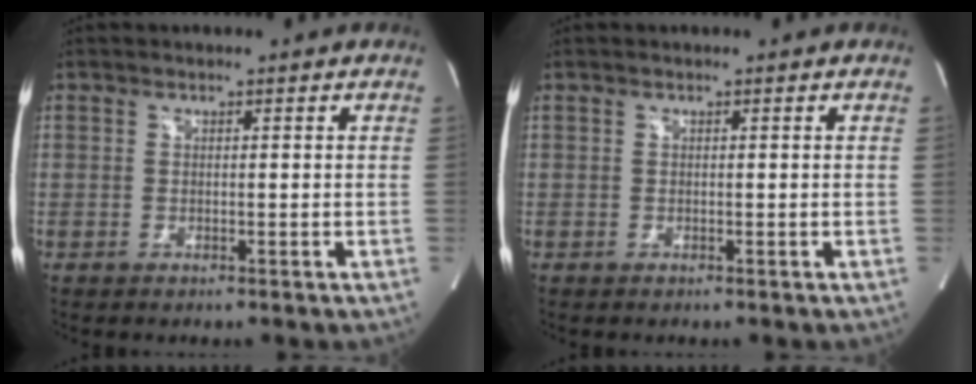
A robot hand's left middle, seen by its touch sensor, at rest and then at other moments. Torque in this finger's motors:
{"motor_torque": [-0.01, 0.00, 0.00, -0.01]}